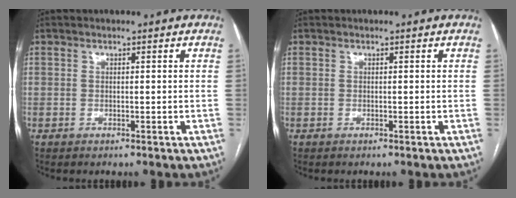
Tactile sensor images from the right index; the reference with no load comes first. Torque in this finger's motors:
{"motor_torque": [0.00, 0.00, 0.00, 0.00]}